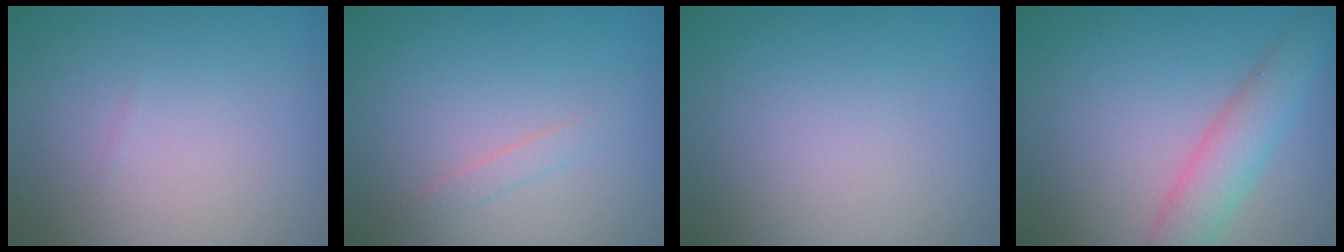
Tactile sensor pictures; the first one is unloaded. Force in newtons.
{"total": 0.9, "press": 0.9, "slide": 0.0}
{"total": 0.0}
{"total": 4.2, "press": 4.2, "slide": 0.2}